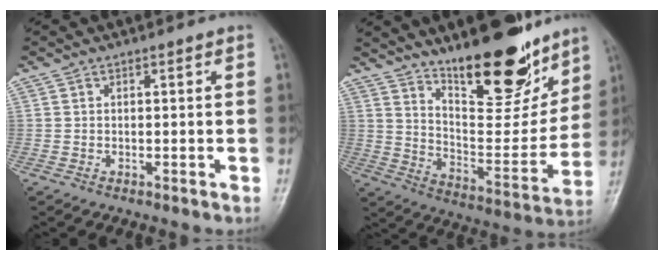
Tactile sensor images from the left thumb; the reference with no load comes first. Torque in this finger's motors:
{"motor_torque": [1.53, 1.48, 1.43, -1.34, 0.22]}